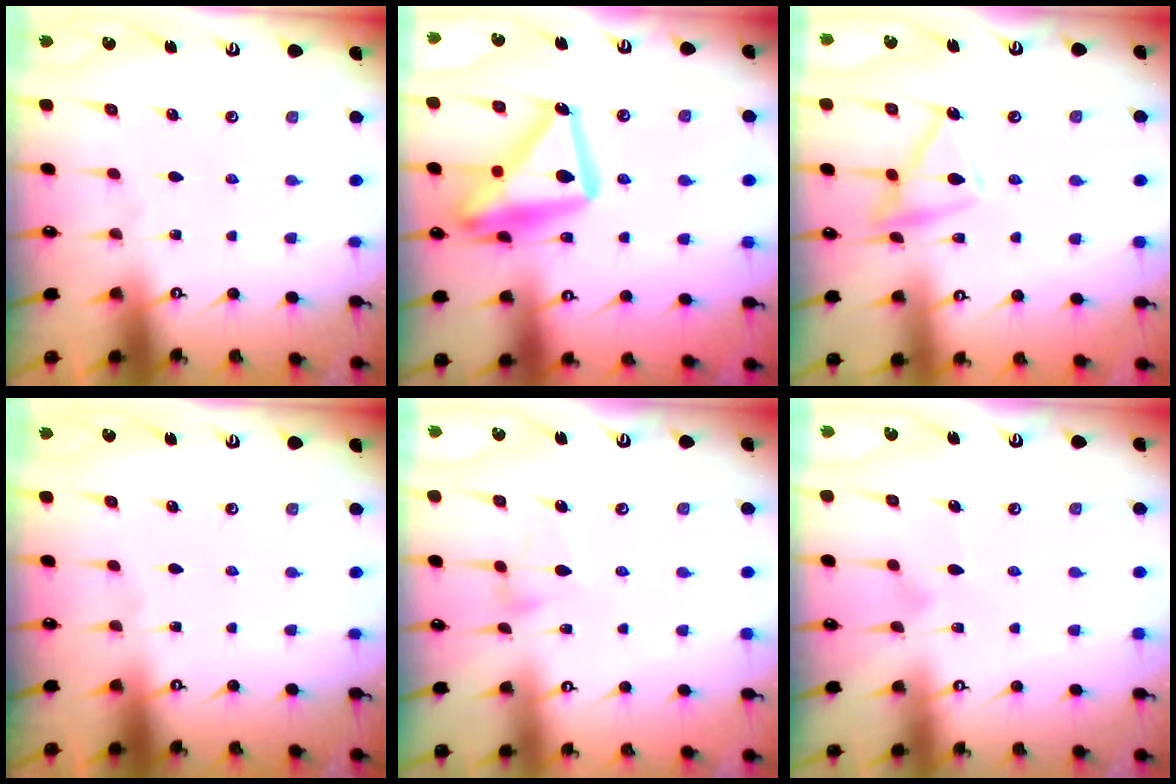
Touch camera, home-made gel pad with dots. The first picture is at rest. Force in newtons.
{"total": 19.4, "press": 19.3, "slide": 1.5}
{"total": 13.6, "press": 13.5, "slide": 1.1}
{"total": 0.0}
{"total": 5.0, "press": 4.9, "slide": 0.1}
{"total": 8.1, "press": 8.1, "slide": 0.3}